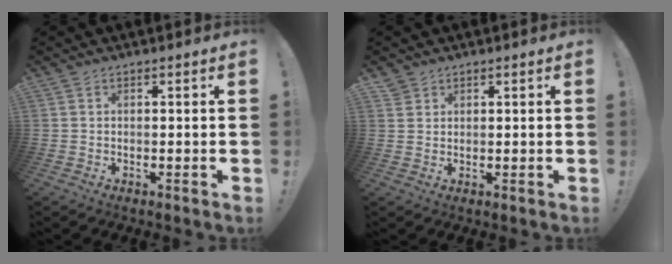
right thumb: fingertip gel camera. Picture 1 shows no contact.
{"total": 2.0, "force": [1.6, 1.1, -0.1], "torque": [0.003, -0.005, 0.031]}